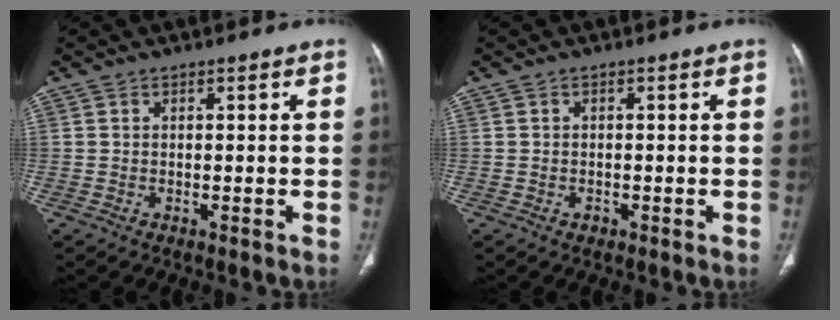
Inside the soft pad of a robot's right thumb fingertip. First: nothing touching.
{"total": 0.9, "force": [-0.4, 0.7, 0.4], "torque": [-0.003, 0.002, -0.003]}